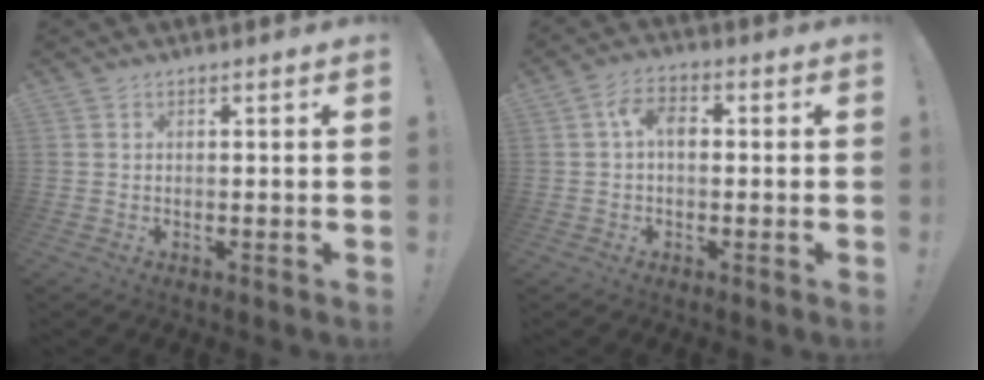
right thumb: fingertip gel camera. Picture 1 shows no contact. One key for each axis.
{"total": 6.5, "fx": 0.8, "fy": 3.9, "fz": 5.1, "tx": -0.110, "ty": 0.007, "tz": 0.013}